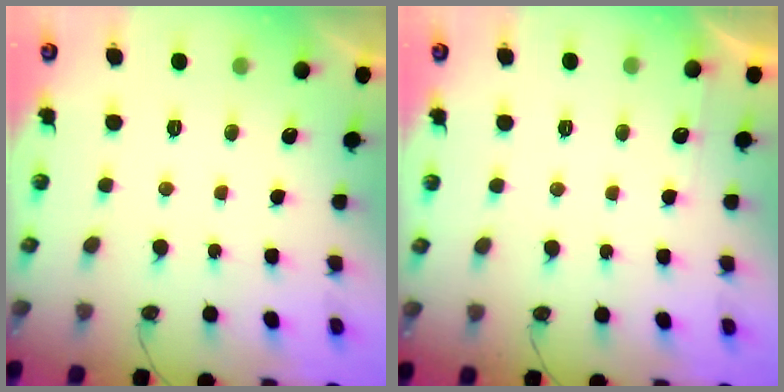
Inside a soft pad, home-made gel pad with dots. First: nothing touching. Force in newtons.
{"total": 2.7, "press": 2.7, "slide": 0.4}